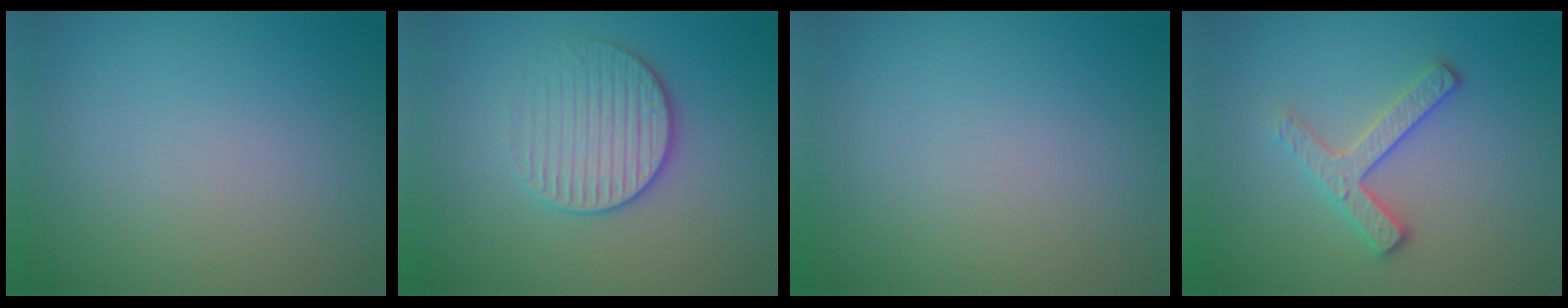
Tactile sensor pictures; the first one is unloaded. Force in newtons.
{"total": 3.3, "press": 3.1, "slide": 1.2}
{"total": 0.0}
{"total": 2.8, "press": 2.6, "slide": 1.1}